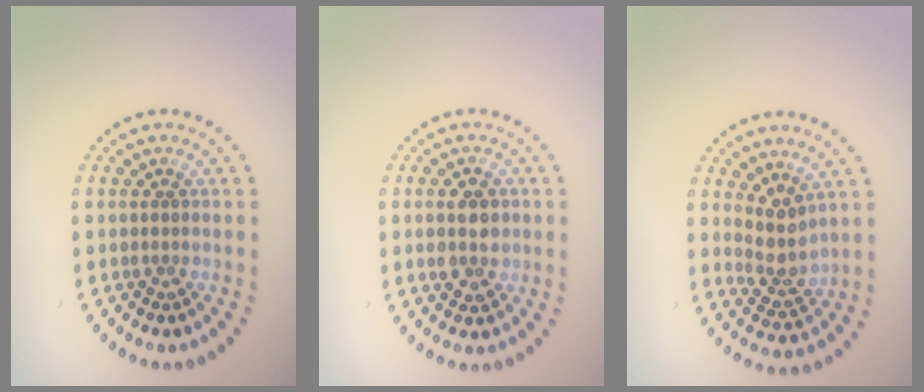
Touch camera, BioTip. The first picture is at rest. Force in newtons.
{"total": 3.6, "press": 3.6, "slide": 0.2}
{"total": 2.9, "press": 2.3, "slide": 1.7}